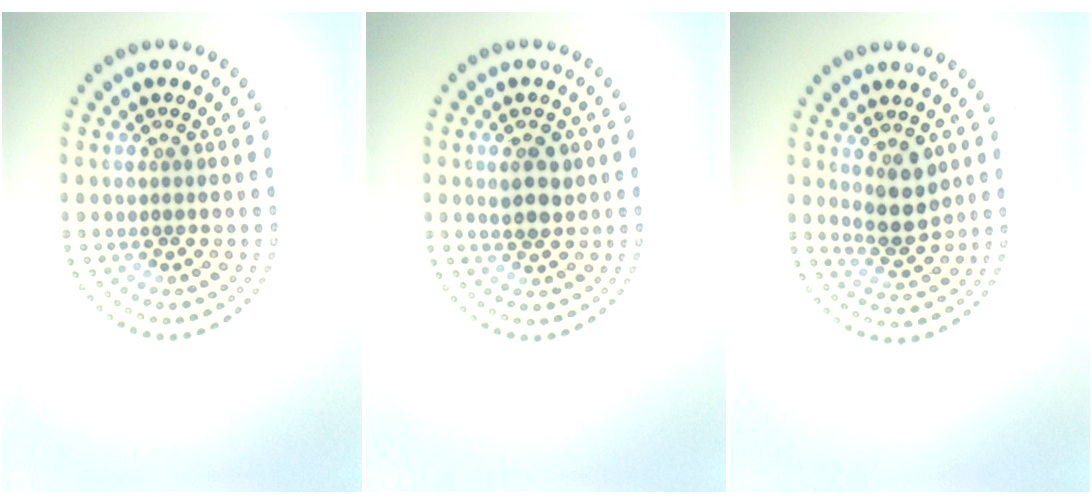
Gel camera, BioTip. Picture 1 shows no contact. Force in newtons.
{"total": 2.4, "press": 2.3, "slide": 0.7}
{"total": 3.7, "press": 3.5, "slide": 1.2}